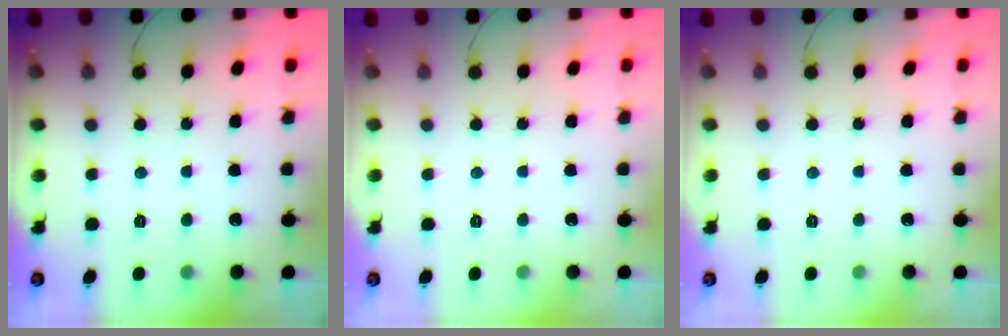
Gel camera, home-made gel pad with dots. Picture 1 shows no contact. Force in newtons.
{"total": 0.0}
{"total": 0.0}